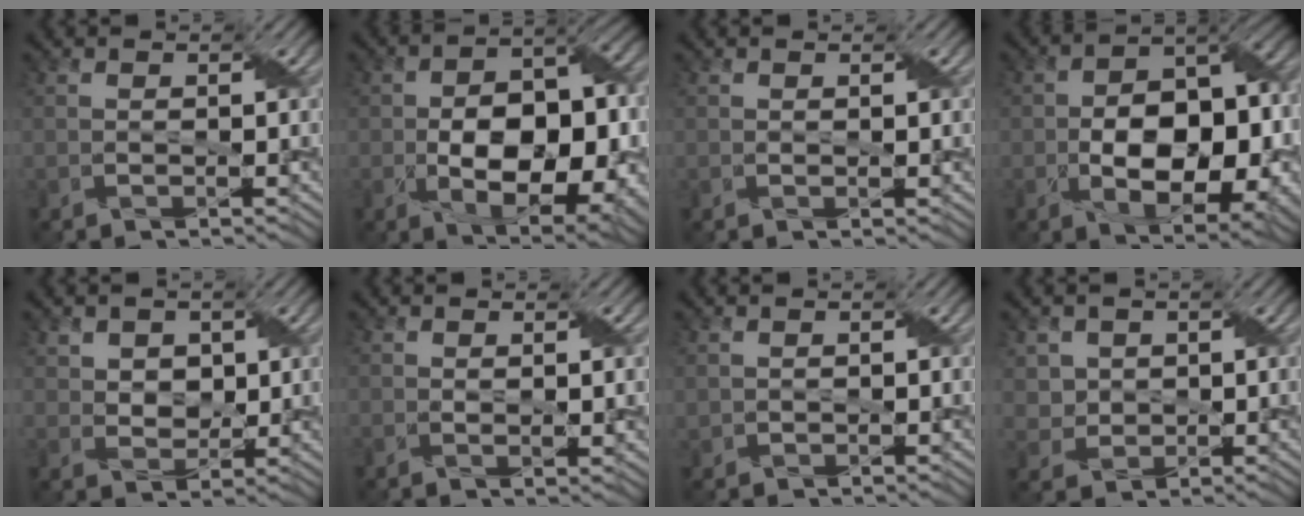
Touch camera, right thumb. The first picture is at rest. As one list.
[{"total": 13.6, "force": [-2.9, 7.6, 10.9], "torque": [-0.166, -0.017, -0.040]}, {"total": 0.6, "force": [0.3, 0.2, 0.4], "torque": [-0.007, -0.001, 0.005]}, {"total": 13.6, "force": [-3.2, 7.7, 10.7], "torque": [-0.165, -0.012, -0.049]}, {"total": 4.1, "force": [2.0, 3.0, 1.8], "torque": [-0.058, -0.009, 0.042]}, {"total": 1.5, "force": [0.5, 0.3, 1.4], "torque": [-0.025, -0.001, 0.013]}, {"total": 0.7, "force": [0.5, 0.5, 0.2], "torque": [-0.009, 0.002, 0.014]}, {"total": 3.6, "force": [1.5, 3.1, 0.9], "torque": [-0.044, -0.011, 0.039]}]